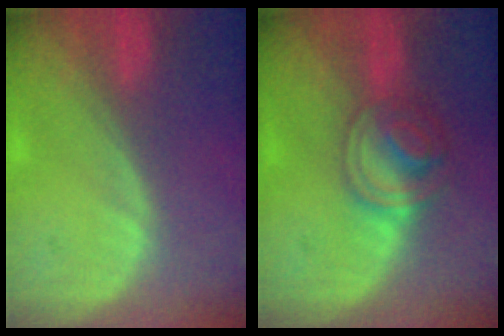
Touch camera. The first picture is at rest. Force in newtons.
{"total": 6.2, "press": 5.4, "slide": 3.0}